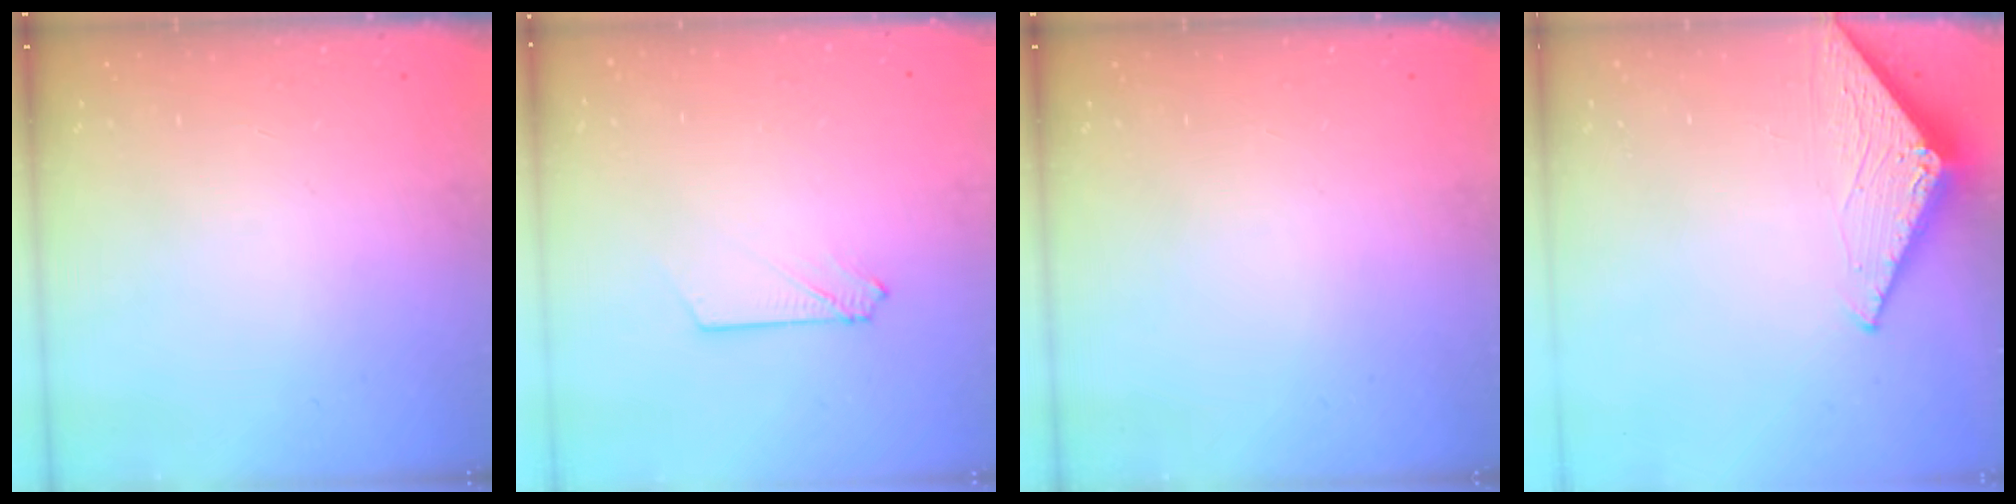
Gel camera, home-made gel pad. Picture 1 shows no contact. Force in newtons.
{"total": 2.7, "press": 2.7, "slide": 0.2}
{"total": 0.0}
{"total": 2.8, "press": 2.8, "slide": 0.2}